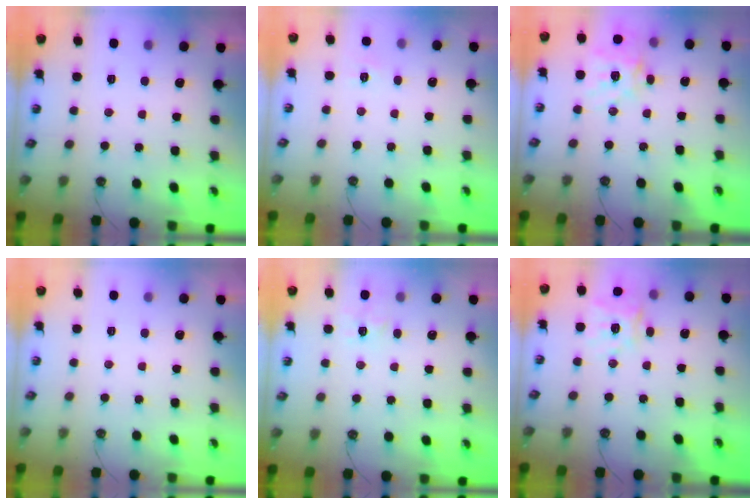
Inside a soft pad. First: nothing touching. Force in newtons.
{"total": 3.5, "press": 3.5, "slide": 0.5}
{"total": 15.5, "press": 15.3, "slide": 2.2}
{"total": 0.0}
{"total": 7.6, "press": 7.6, "slide": 0.6}
{"total": 15.2, "press": 15.0, "slide": 1.9}